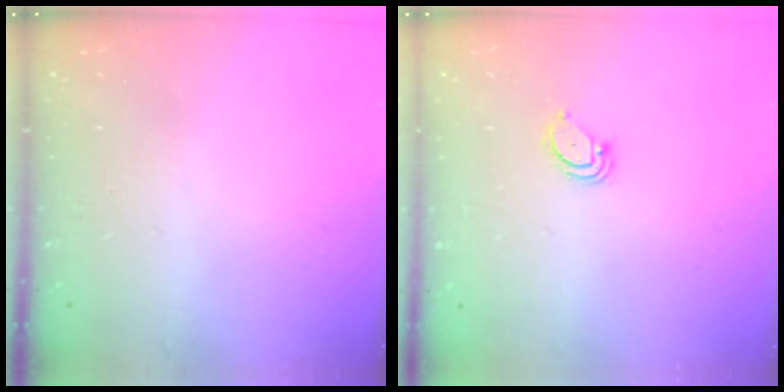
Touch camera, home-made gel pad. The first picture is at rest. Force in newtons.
{"total": 2.4, "press": 2.4, "slide": 0.2}